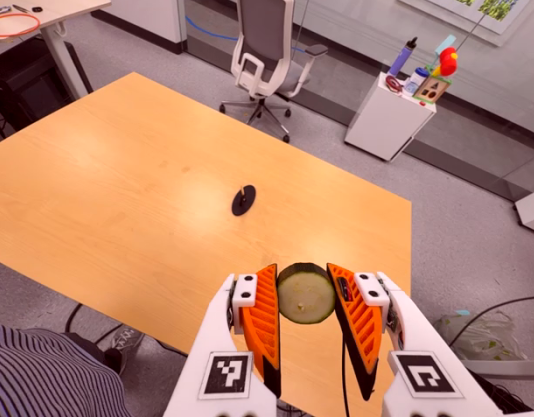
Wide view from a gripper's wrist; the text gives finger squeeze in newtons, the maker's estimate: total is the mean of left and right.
{"total": 9.4, "left": 9.2, "right": 9.7}